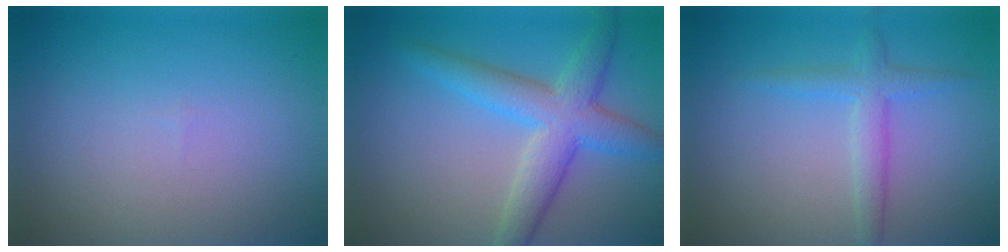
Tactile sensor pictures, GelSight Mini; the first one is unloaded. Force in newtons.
{"total": 5.3, "press": 5.3, "slide": 0.2}
{"total": 2.4, "press": 2.4, "slide": 0.2}